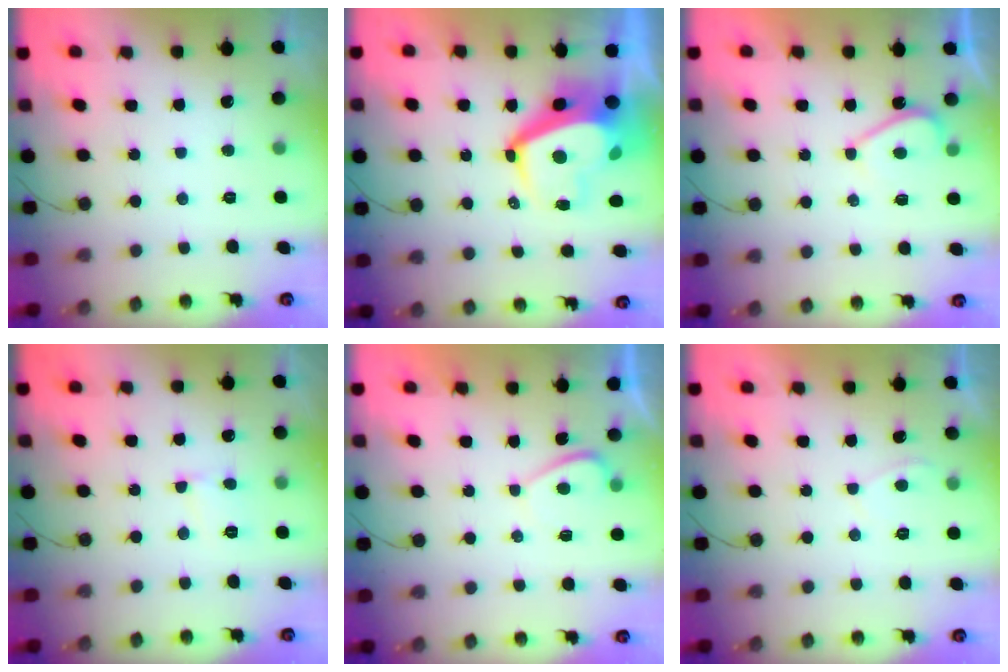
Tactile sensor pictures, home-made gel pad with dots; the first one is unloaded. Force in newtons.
{"total": 10.1, "press": 10.0, "slide": 1.4}
{"total": 3.9, "press": 3.8, "slide": 0.7}
{"total": 3.6, "press": 3.6, "slide": 0.3}
{"total": 2.1, "press": 2.0, "slide": 0.7}
{"total": 1.4, "press": 1.2, "slide": 0.6}